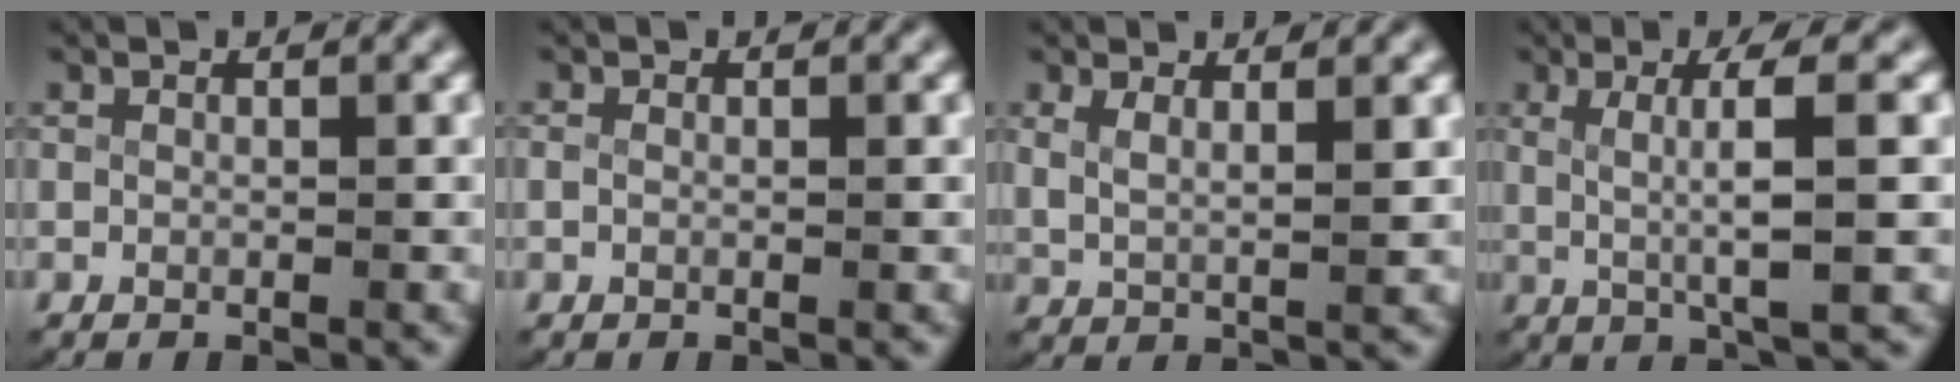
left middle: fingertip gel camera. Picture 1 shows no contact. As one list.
[{"total": 0.6, "force": [-0.2, 0.3, 0.5], "torque": [-0.014, -0.005, 0.000]}, {"total": 2.7, "force": [1.5, 1.1, 2.0], "torque": [-0.047, -0.009, 0.035]}, {"total": 5.3, "force": [1.0, 0.3, 5.2], "torque": [-0.080, -0.002, 0.022]}]